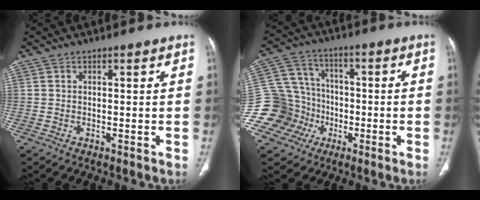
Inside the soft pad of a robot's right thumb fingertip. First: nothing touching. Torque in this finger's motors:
{"motor_torque": [-0.02, -0.15, -0.16, -0.05, -0.02]}